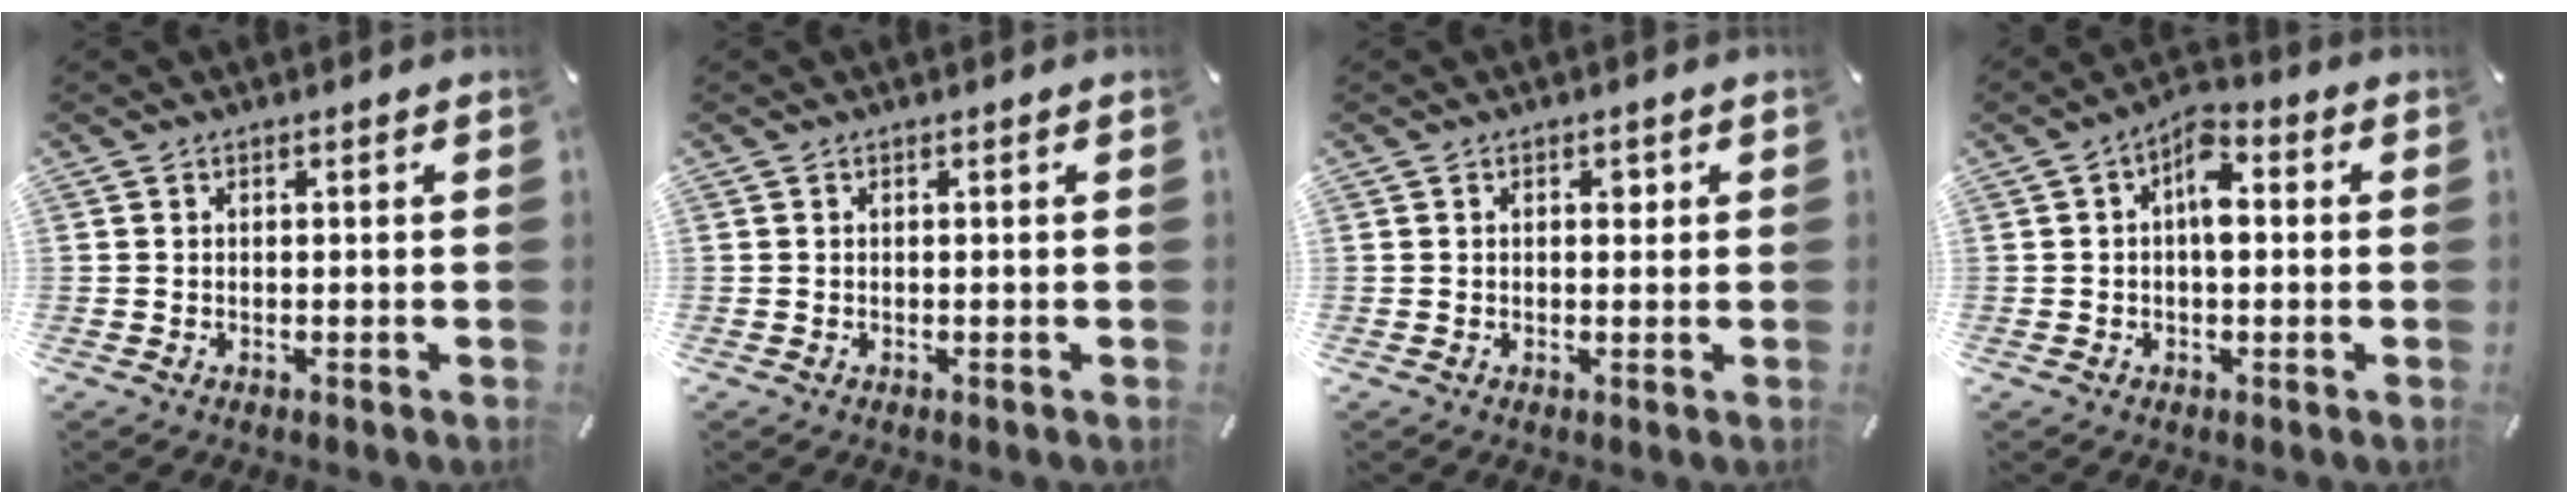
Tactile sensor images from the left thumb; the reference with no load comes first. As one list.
[{"total": 0.0}, {"total": 1.6, "force": [0.5, 1.1, 1.0], "torque": [-0.005, 0.000, 0.004]}, {"total": 6.2, "force": [0.3, 3.2, 5.2], "torque": [-0.076, 0.006, 0.001]}]